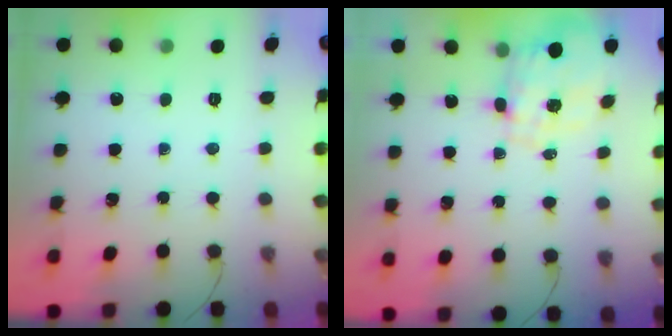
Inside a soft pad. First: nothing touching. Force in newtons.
{"total": 1.7, "press": 1.6, "slide": 0.6}